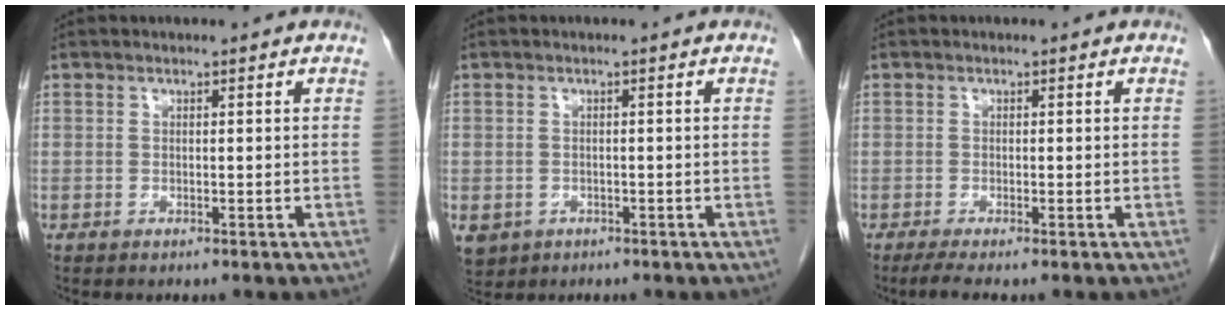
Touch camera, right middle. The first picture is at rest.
{"total": 6.0, "force": [-2.7, 5.0, 1.9], "torque": [-0.051, -0.004, -0.035]}
{"total": 2.1, "force": [-1.5, -0.1, 1.5], "torque": [-0.033, -0.008, -0.030]}